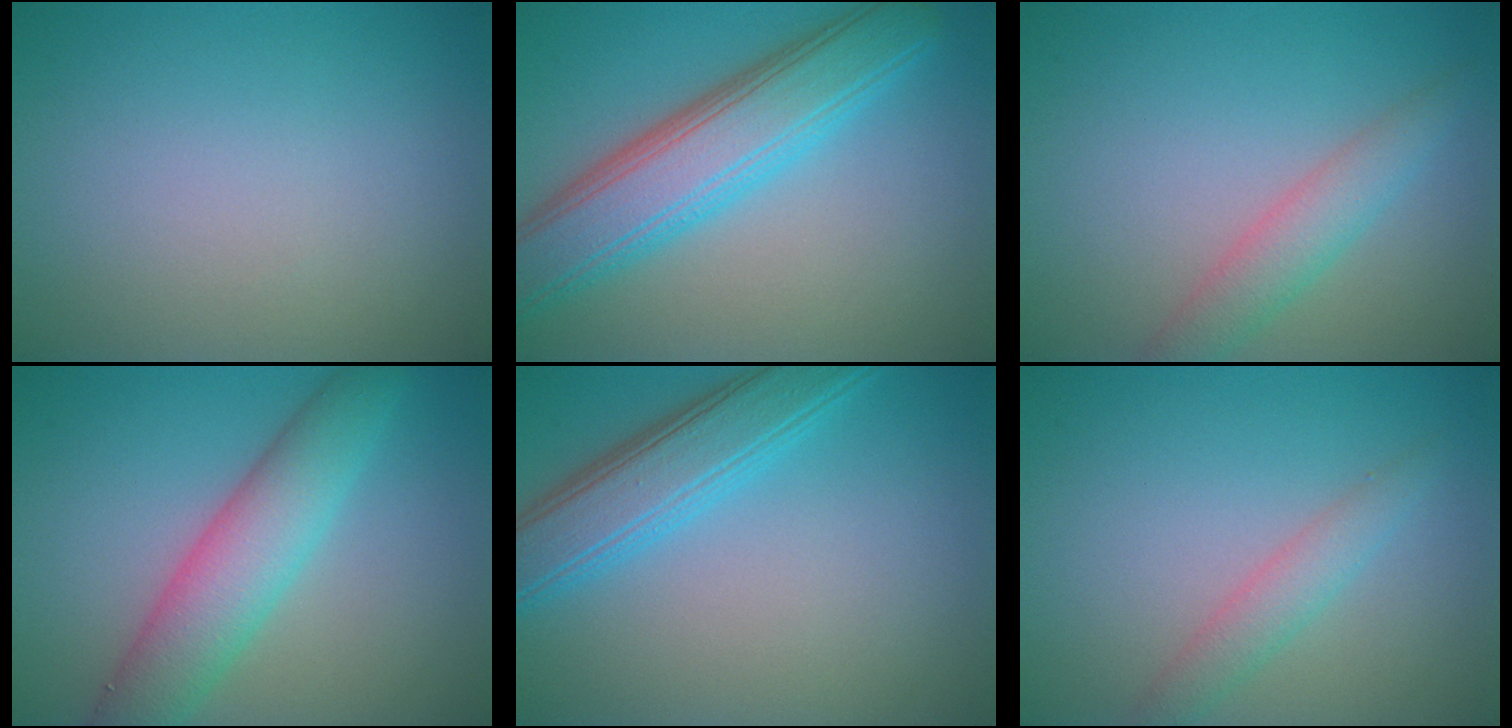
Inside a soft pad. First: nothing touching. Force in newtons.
{"total": 7.8, "press": 7.8, "slide": 0.2}
{"total": 3.0, "press": 3.0, "slide": 0.1}
{"total": 6.1, "press": 6.1, "slide": 0.2}
{"total": 5.3, "press": 5.3, "slide": 0.3}
{"total": 2.1, "press": 2.1, "slide": 0.0}